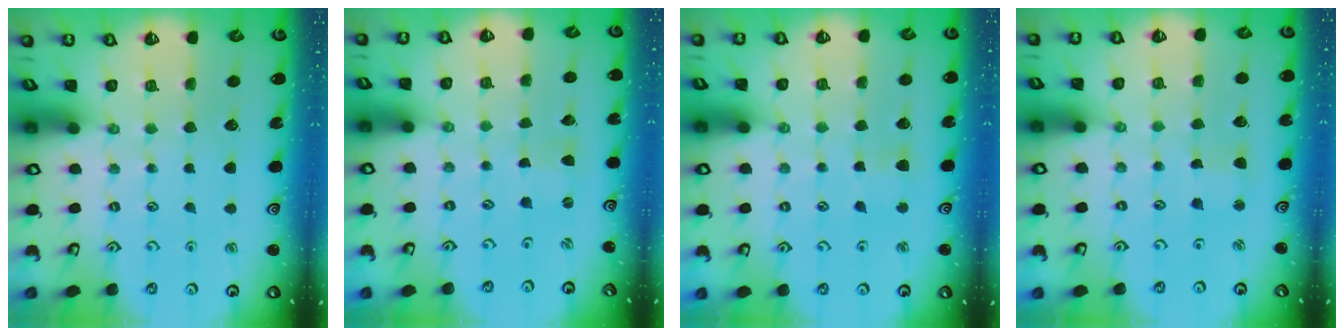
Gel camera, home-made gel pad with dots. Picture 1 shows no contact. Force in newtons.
{"total": 0.0}
{"total": 3.6, "press": 3.6, "slide": 0.7}
{"total": 1.9, "press": 1.9, "slide": 0.3}